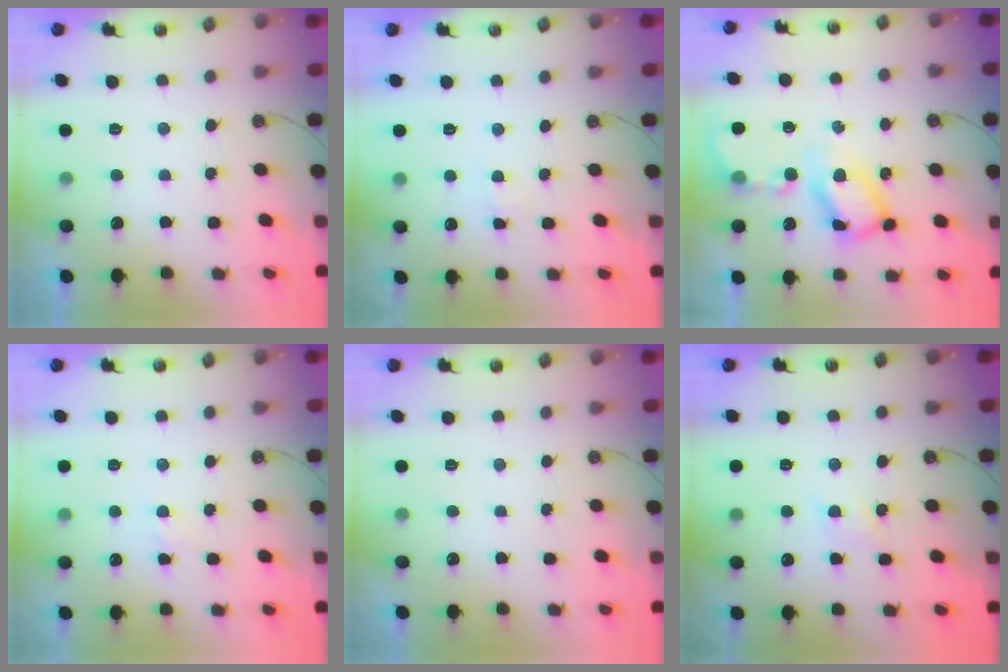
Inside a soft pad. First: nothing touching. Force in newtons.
{"total": 3.0, "press": 2.9, "slide": 0.5}
{"total": 12.1, "press": 12.1, "slide": 1.2}
{"total": 4.5, "press": 4.5, "slide": 0.6}
{"total": 0.0}
{"total": 4.4, "press": 4.3, "slide": 0.6}